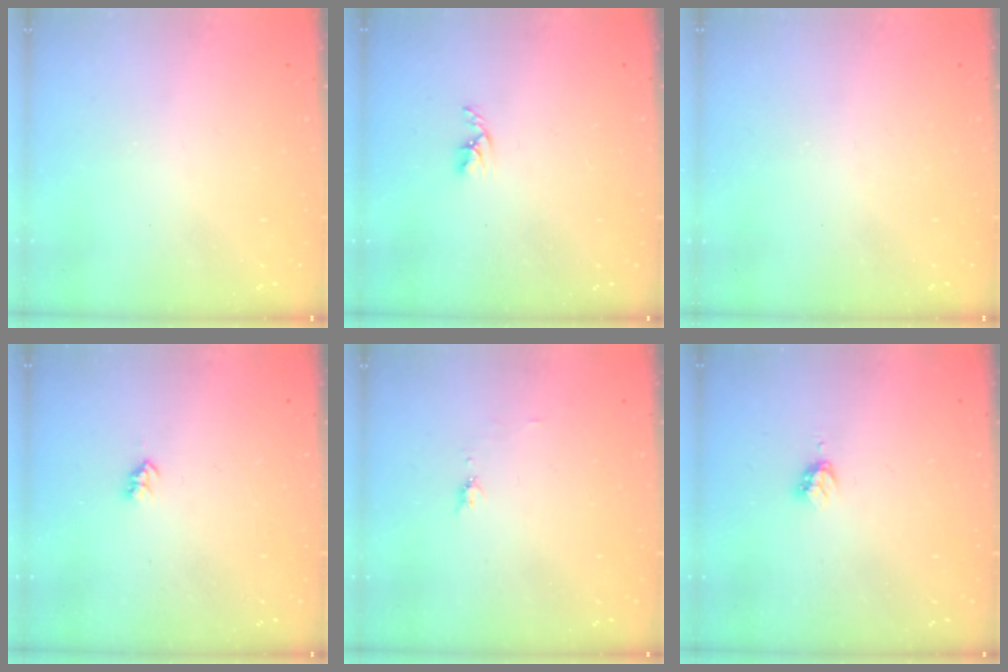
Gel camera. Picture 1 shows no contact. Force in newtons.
{"total": 2.7, "press": 2.7, "slide": 0.5}
{"total": 0.0}
{"total": 2.6, "press": 2.5, "slide": 0.4}
{"total": 4.8, "press": 4.7, "slide": 0.6}
{"total": 2.9, "press": 2.8, "slide": 0.4}